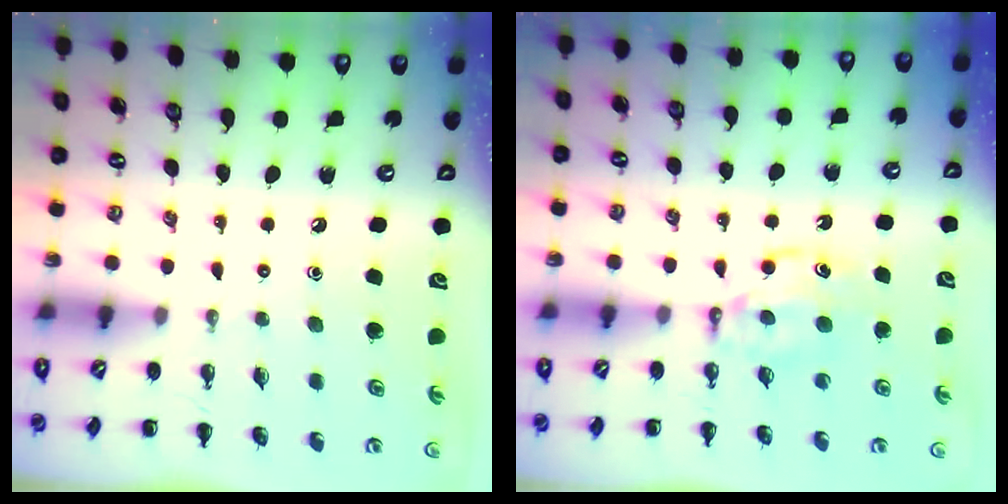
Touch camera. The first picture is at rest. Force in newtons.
{"total": 6.2, "press": 6.2, "slide": 0.7}